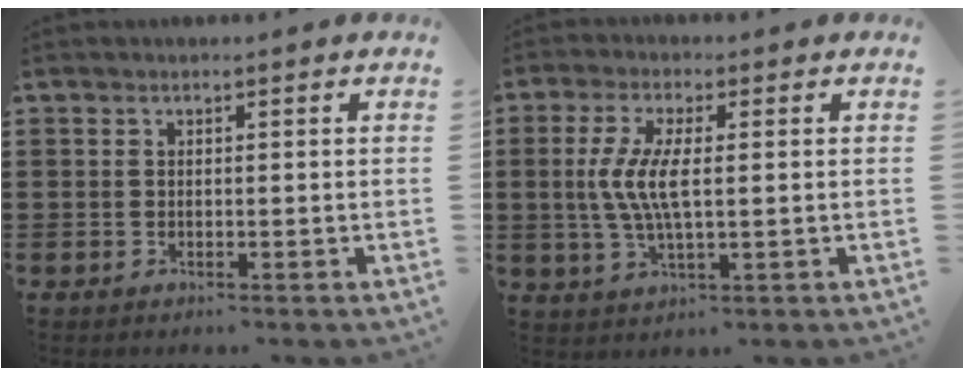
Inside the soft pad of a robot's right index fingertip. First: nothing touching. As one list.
[{"total": 6.7, "force": [0.2, 2.1, 6.4], "torque": [-0.139, -0.004, -0.004]}]